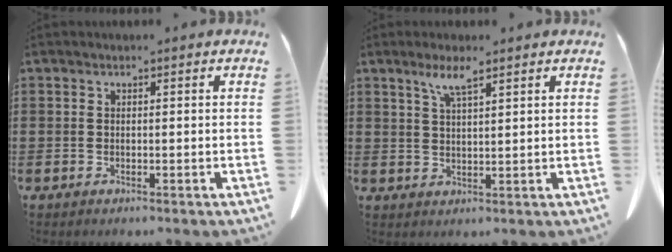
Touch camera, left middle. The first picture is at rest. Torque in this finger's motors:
{"motor_torque": [2.02, 0.12, 0.12, 0.05]}